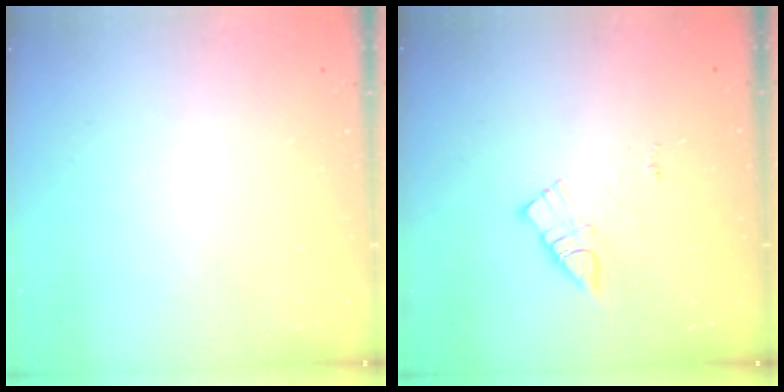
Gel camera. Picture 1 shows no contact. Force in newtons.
{"total": 9.3, "press": 9.3, "slide": 0.5}